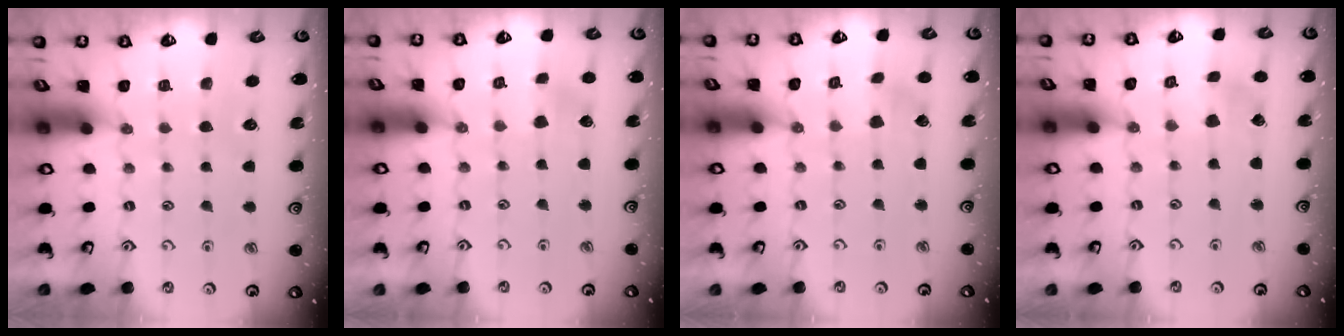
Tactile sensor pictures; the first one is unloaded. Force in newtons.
{"total": 2.6, "press": 2.6, "slide": 0.4}
{"total": 2.3, "press": 2.2, "slide": 0.3}
{"total": 2.4, "press": 2.4, "slide": 0.2}